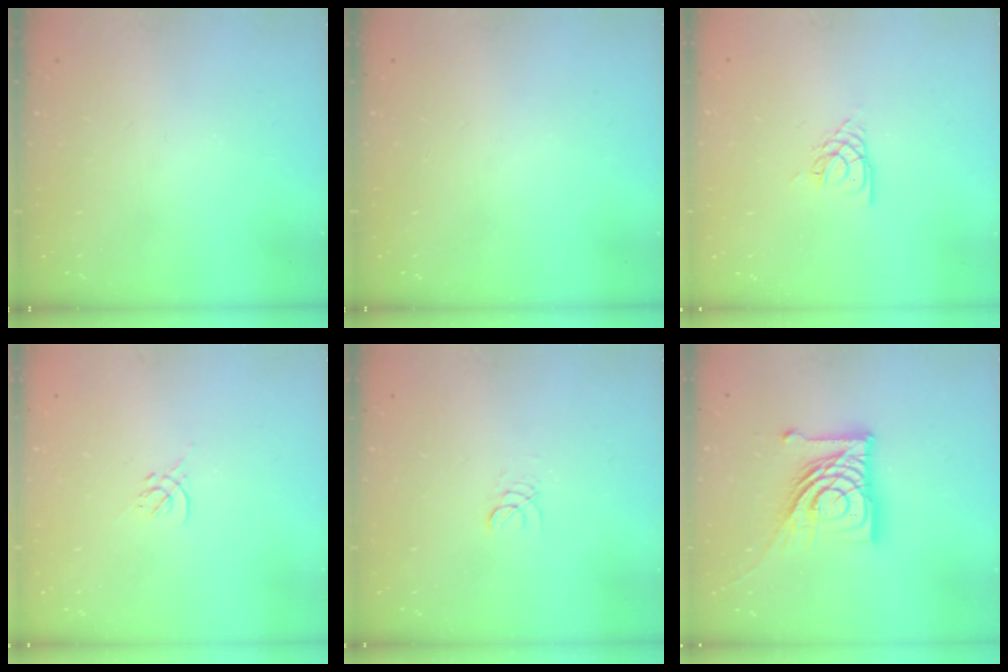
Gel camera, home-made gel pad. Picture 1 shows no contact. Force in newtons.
{"total": 0.0}
{"total": 3.7, "press": 3.6, "slide": 0.6}
{"total": 0.0}
{"total": 1.6, "press": 1.6, "slide": 0.3}
{"total": 20.5, "press": 20.4, "slide": 2.4}